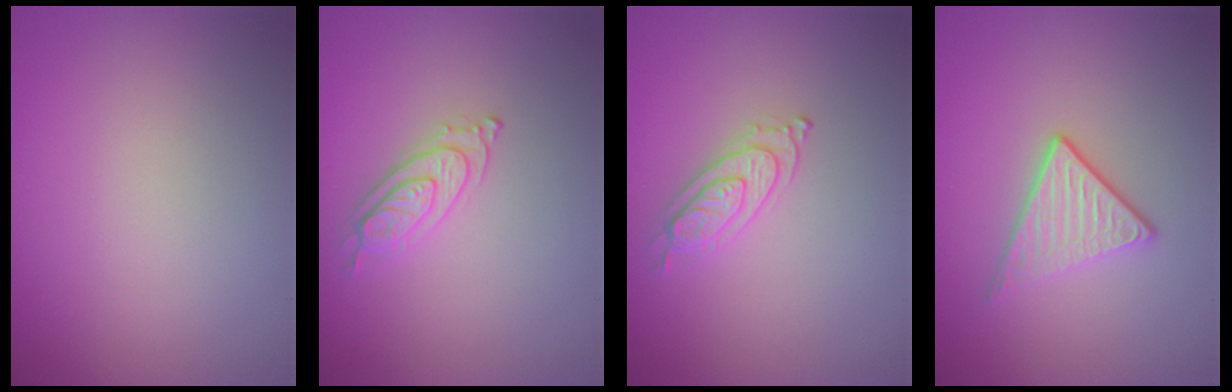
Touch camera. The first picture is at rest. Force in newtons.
{"total": 2.2, "press": 2.2, "slide": 0.3}
{"total": 2.2, "press": 2.2, "slide": 0.5}
{"total": 2.9, "press": 2.6, "slide": 1.4}